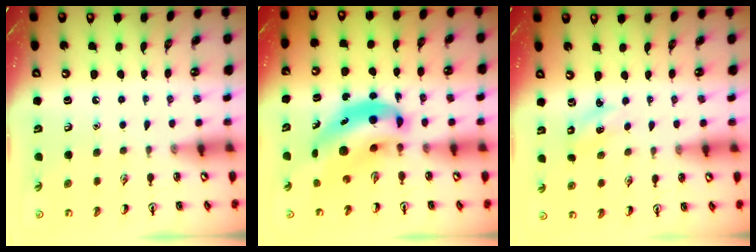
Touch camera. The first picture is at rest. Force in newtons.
{"total": 9.7, "press": 9.3, "slide": 2.6}
{"total": 1.5, "press": 1.4, "slide": 0.4}